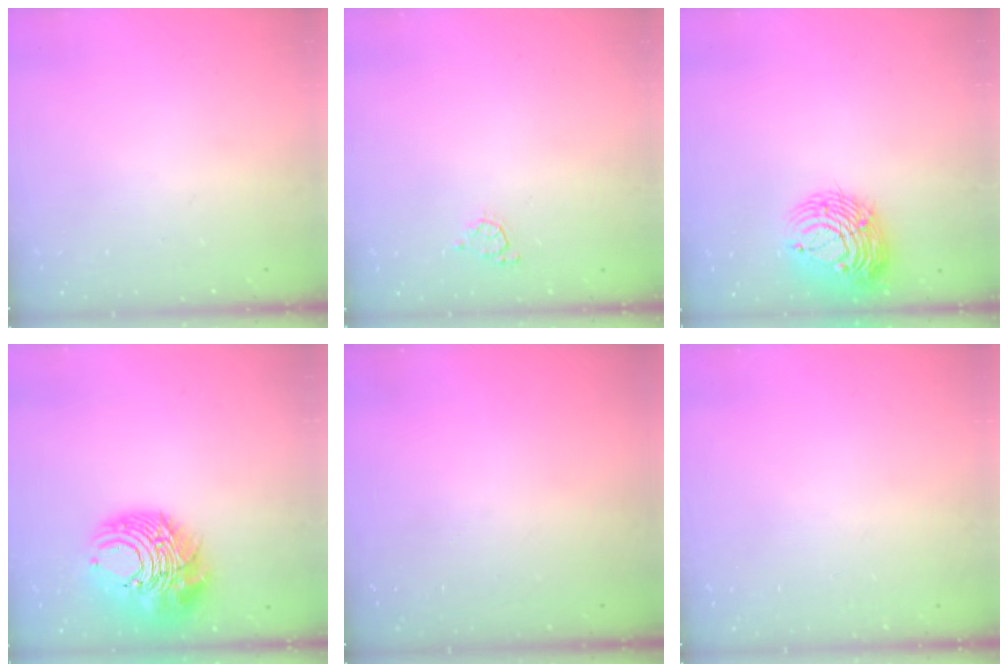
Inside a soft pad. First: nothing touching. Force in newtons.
{"total": 3.9, "press": 3.8, "slide": 0.4}
{"total": 12.1, "press": 12.0, "slide": 1.5}
{"total": 15.1, "press": 15.0, "slide": 1.9}
{"total": 0.0}
{"total": 0.0}